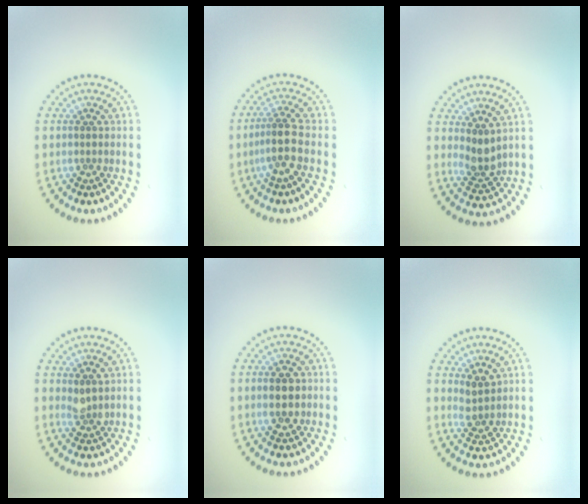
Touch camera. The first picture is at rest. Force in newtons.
{"total": 2.8, "press": 2.2, "slide": 1.7}
{"total": 2.3, "press": 1.8, "slide": 1.4}
{"total": 1.7, "press": 1.4, "slide": 0.9}
{"total": 2.6, "press": 2.6, "slide": 0.1}
{"total": 2.1, "press": 1.8, "slide": 1.2}